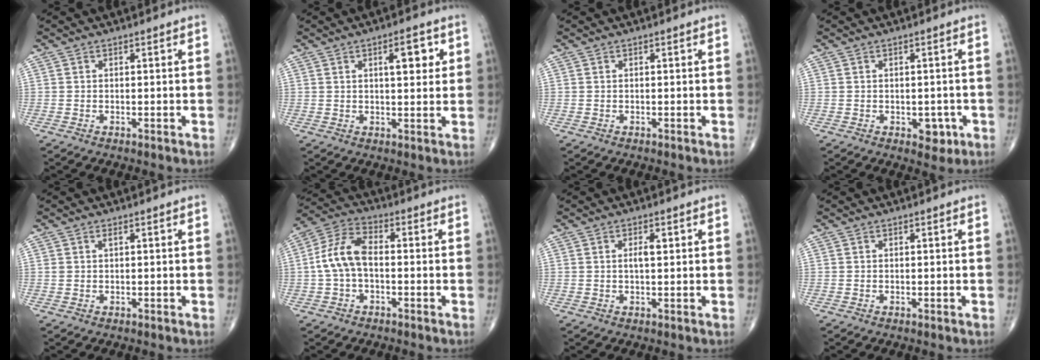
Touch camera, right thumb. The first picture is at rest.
{"total": 5.9, "force": [2.1, 2.1, 5.1], "torque": [-0.061, -0.008, 0.030]}
{"total": 0.0}
{"total": 3.5, "force": [-1.2, 2.3, 2.3], "torque": [-0.003, 0.004, -0.010]}
{"total": 0.7, "force": [0.4, 0.2, 0.5], "torque": [-0.010, 0.005, 0.009]}
{"total": 8.7, "force": [-0.6, 4.9, 7.1], "torque": [-0.145, 0.029, -0.021]}
{"total": 2.3, "force": [0.7, 0.8, 2.1], "torque": [-0.035, -0.001, 0.011]}
{"total": 0.0}